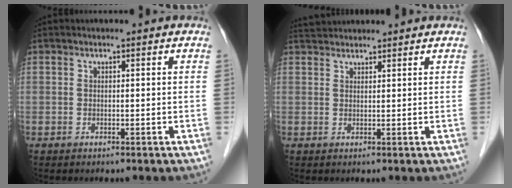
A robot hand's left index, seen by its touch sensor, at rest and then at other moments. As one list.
[{"total": 3.9, "force": [3.8, 0.6, 0.7], "torque": [-0.015, 0.036, 0.071]}]